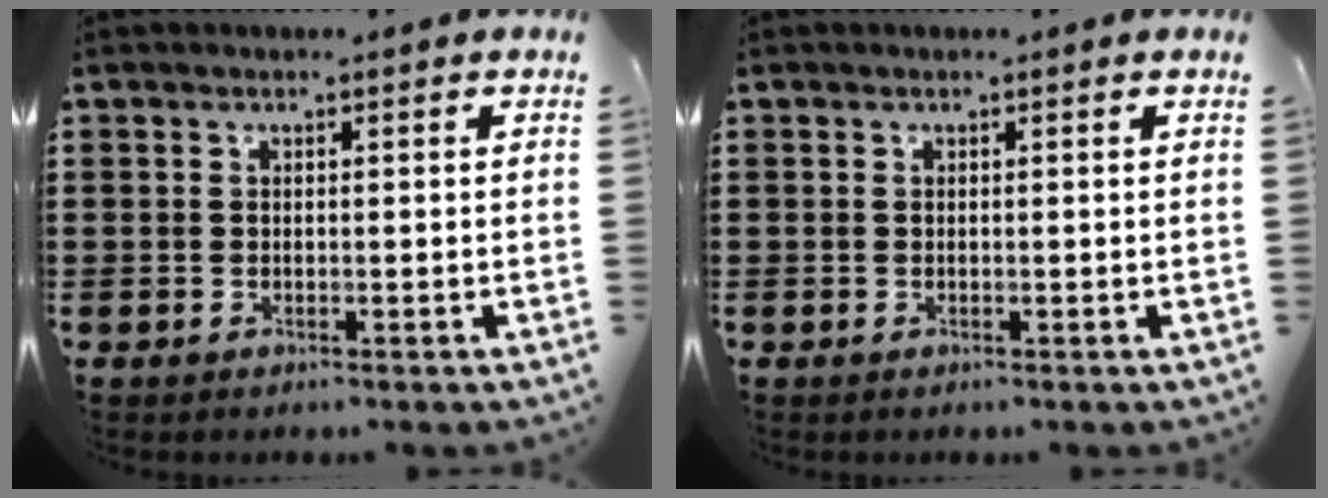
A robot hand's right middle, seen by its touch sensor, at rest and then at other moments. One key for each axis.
{"total": 0.0}